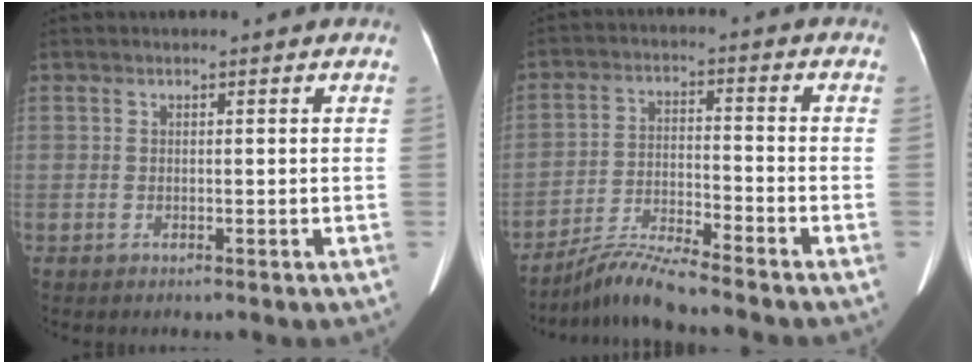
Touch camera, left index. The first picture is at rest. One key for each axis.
{"total": 6.9, "fx": -6.6, "fy": -1.3, "fz": 1.7, "tx": -0.042, "ty": -0.017, "tz": -0.120}